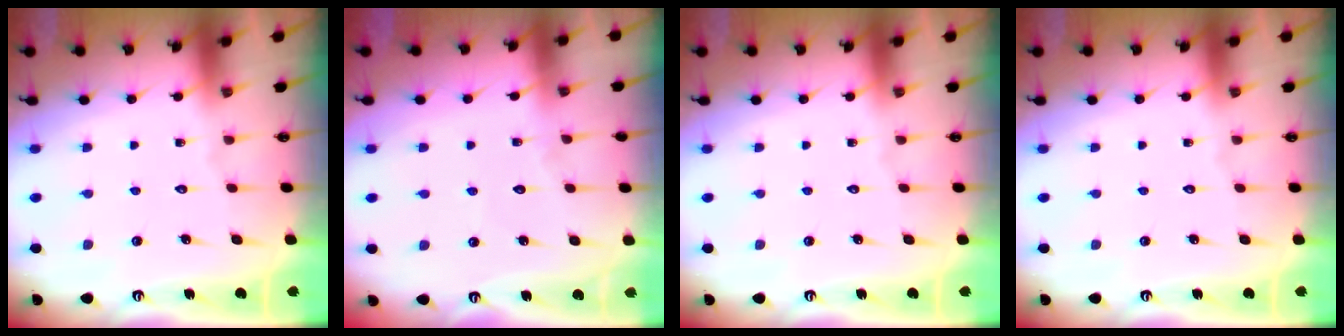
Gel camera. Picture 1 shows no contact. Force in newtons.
{"total": 3.2, "press": 3.2, "slide": 0.4}
{"total": 0.0}
{"total": 0.0}